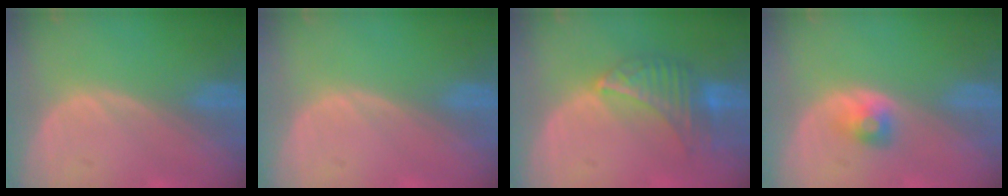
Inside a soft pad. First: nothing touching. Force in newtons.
{"total": 0.0}
{"total": 6.8, "press": 6.6, "slide": 1.4}
{"total": 2.4, "press": 2.2, "slide": 0.7}